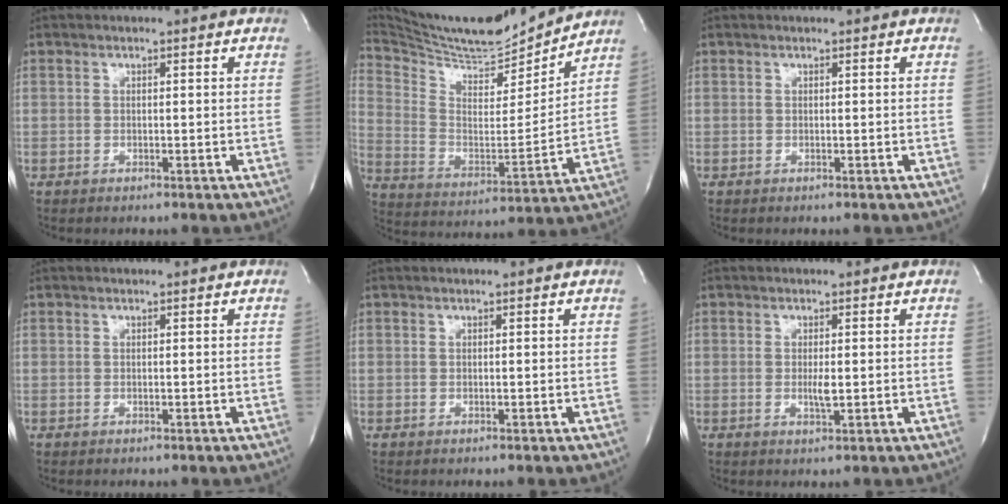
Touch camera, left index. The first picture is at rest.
{"total": 20.0, "force": [18.7, 2.0, 6.8], "torque": [-0.131, -0.021, 0.306]}
{"total": 0.0}
{"total": 0.0}
{"total": 0.0}
{"total": 1.7, "force": [0.1, 0.2, 1.7], "torque": [-0.034, -0.005, 0.003]}